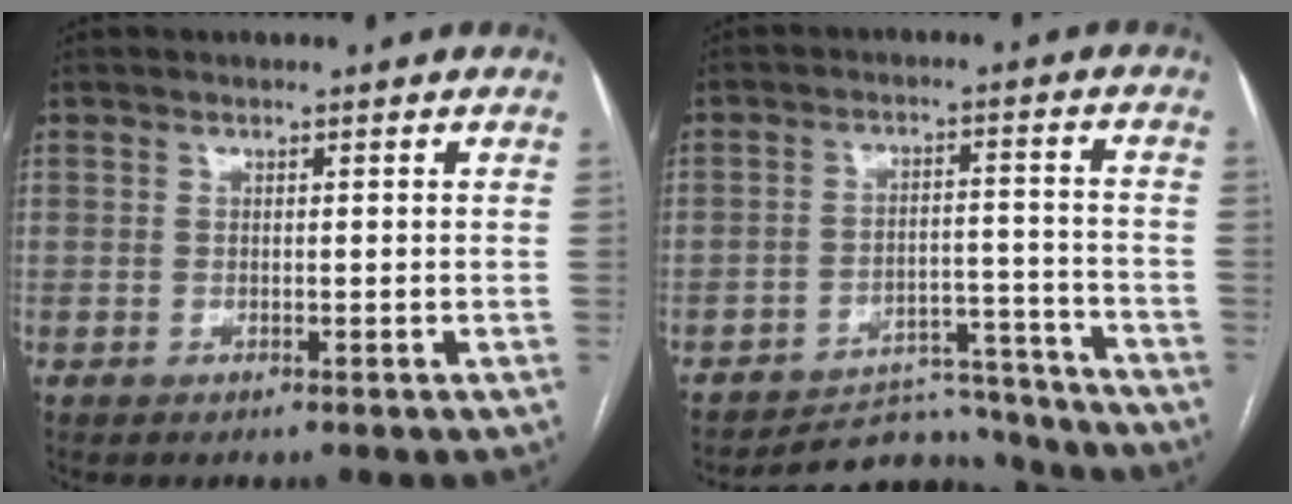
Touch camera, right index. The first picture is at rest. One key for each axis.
{"total": 11.7, "fx": -11.4, "fy": 2.3, "fz": -0.4, "tx": 0.024, "ty": 0.036, "tz": -0.167}